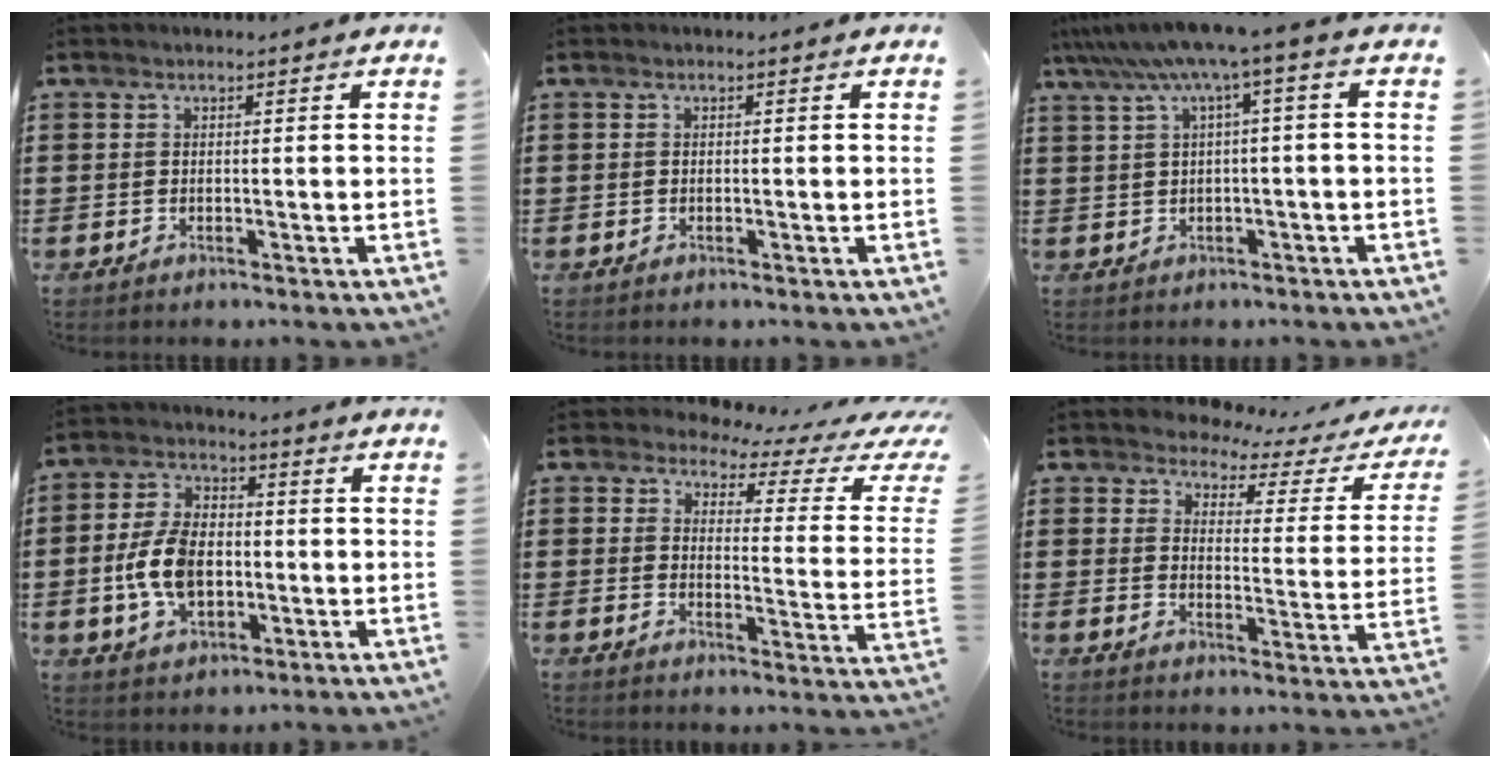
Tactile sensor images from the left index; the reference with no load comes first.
{"total": 0.0}
{"total": 5.7, "force": [1.5, -0.4, 5.5], "torque": [-0.107, -0.017, 0.023]}
{"total": 8.8, "force": [-1.3, 5.5, 6.7], "torque": [-0.161, 0.006, -0.031]}
{"total": 3.9, "force": [2.7, 1.6, 2.3], "torque": [-0.054, -0.016, 0.039]}
{"total": 3.4, "force": [3.1, 1.1, 0.7], "torque": [-0.038, -0.020, 0.049]}